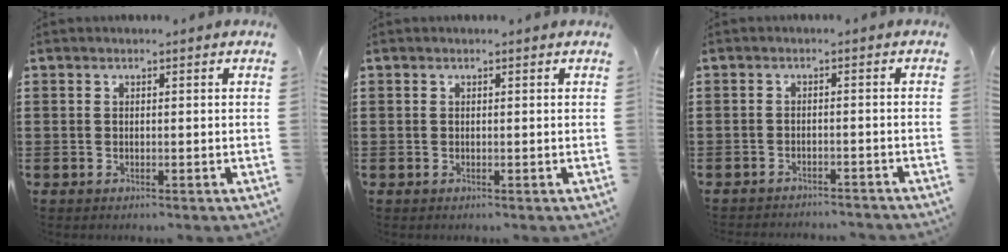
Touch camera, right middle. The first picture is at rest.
{"total": 0.0}
{"total": 1.9, "force": [-1.9, 0.0, 0.0], "torque": [-0.006, 0.000, -0.041]}